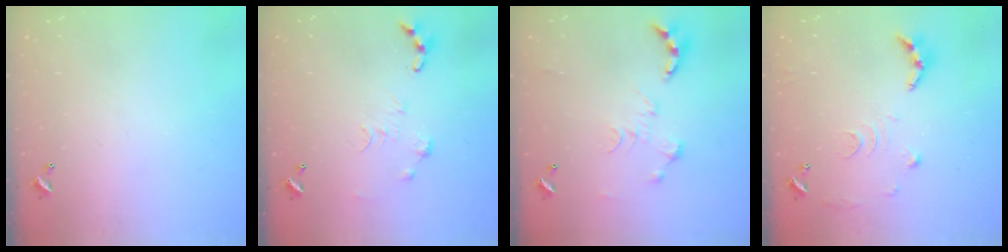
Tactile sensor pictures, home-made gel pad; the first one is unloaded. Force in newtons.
{"total": 0.7, "press": 0.7, "slide": 0.1}
{"total": 0.6, "press": 0.6, "slide": 0.1}
{"total": 11.1, "press": 11.0, "slide": 1.0}